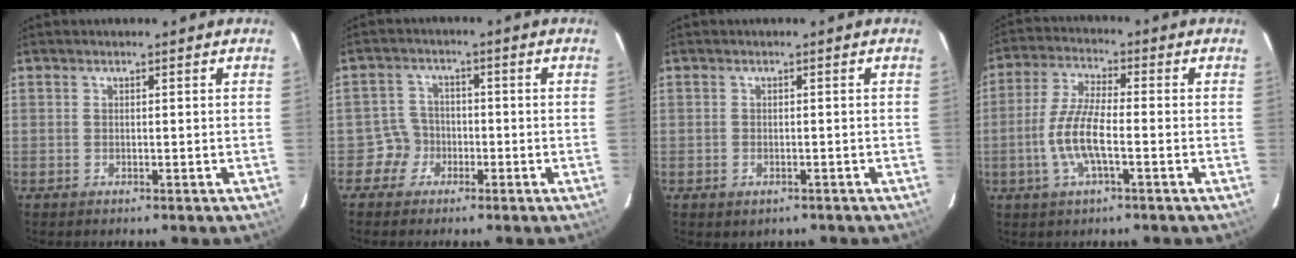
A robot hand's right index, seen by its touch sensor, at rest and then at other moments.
{"total": 4.1, "force": [-1.9, 3.7, -0.3], "torque": [0.010, 0.018, -0.035]}
{"total": 2.0, "force": [-0.9, 1.6, 0.9], "torque": [-0.017, -0.003, -0.007]}
{"total": 9.1, "force": [-2.5, 2.2, 8.4], "torque": [-0.178, 0.001, -0.051]}